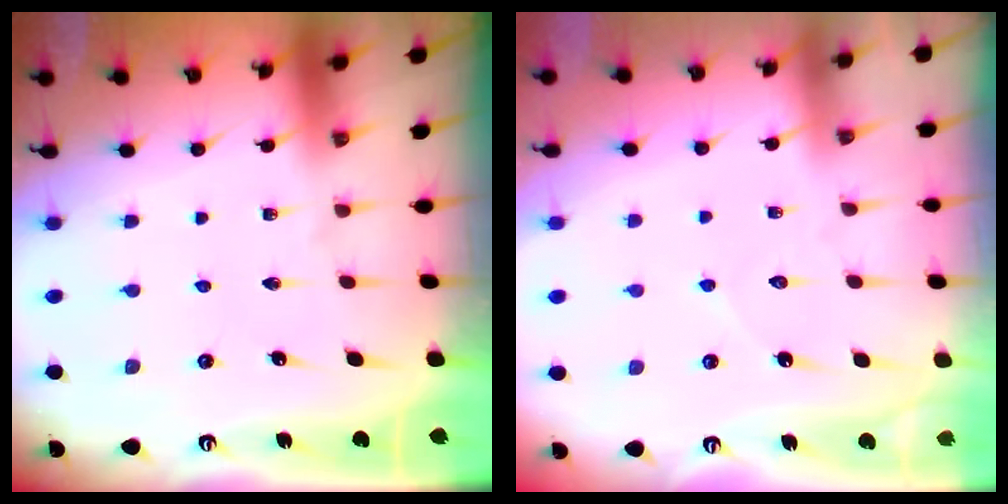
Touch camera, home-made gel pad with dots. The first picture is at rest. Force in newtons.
{"total": 4.0, "press": 4.0, "slide": 0.3}